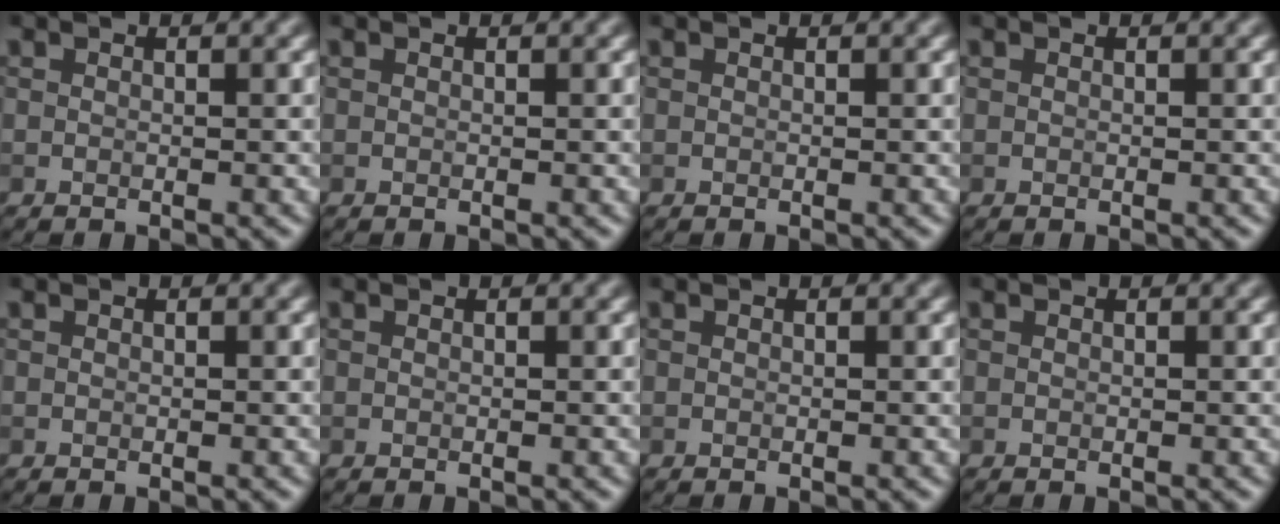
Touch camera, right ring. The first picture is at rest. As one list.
[{"total": 0.0}, {"total": 0.0}, {"total": 0.0}, {"total": 0.0}, {"total": 0.0}, {"total": 0.0}, {"total": 0.0}]